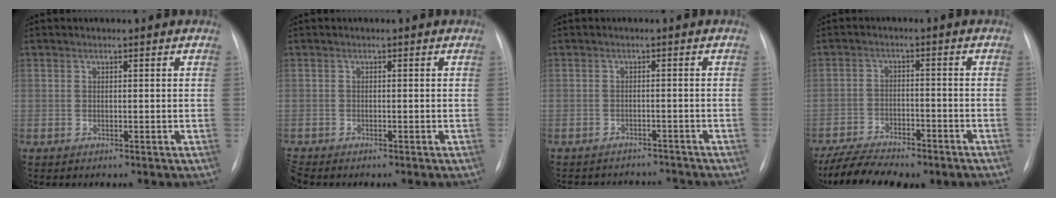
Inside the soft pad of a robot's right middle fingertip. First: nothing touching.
{"total": 1.3, "force": [-1.2, 0.2, 0.2], "torque": [-0.005, -0.005, -0.020]}
{"total": 7.5, "force": [-7.1, 2.1, 0.5], "torque": [-0.006, 0.014, -0.085]}
{"total": 12.2, "force": [-9.8, 3.9, 6.2], "torque": [-0.106, -0.002, -0.147]}